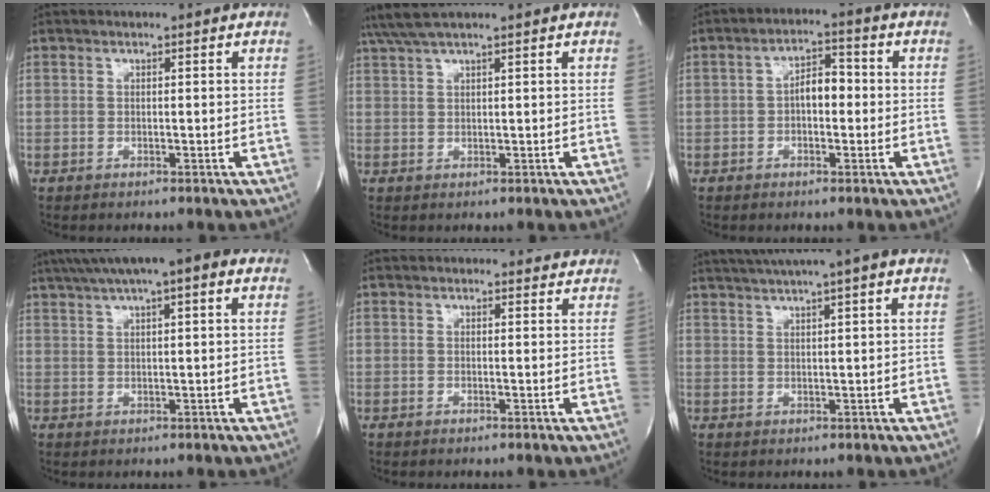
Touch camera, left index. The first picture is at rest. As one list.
[{"total": 4.0, "force": [3.3, -0.4, 2.2], "torque": [-0.053, 0.019, 0.069]}, {"total": 4.7, "force": [-0.5, 2.3, 4.0], "torque": [-0.065, 0.018, -0.013]}, {"total": 12.1, "force": [7.8, 1.9, 9.0], "torque": [-0.151, 0.039, 0.114]}, {"total": 2.9, "force": [2.6, 1.2, -0.5], "torque": [0.013, -0.008, 0.013]}, {"total": 8.5, "force": [6.6, -1.0, 5.3], "torque": [-0.095, 0.026, 0.088]}]